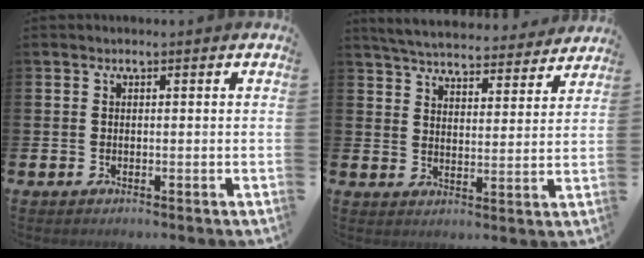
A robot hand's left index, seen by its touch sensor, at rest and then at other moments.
{"total": 5.6, "force": [5.4, 0.8, 0.8], "torque": [-0.036, -0.039, 0.094]}